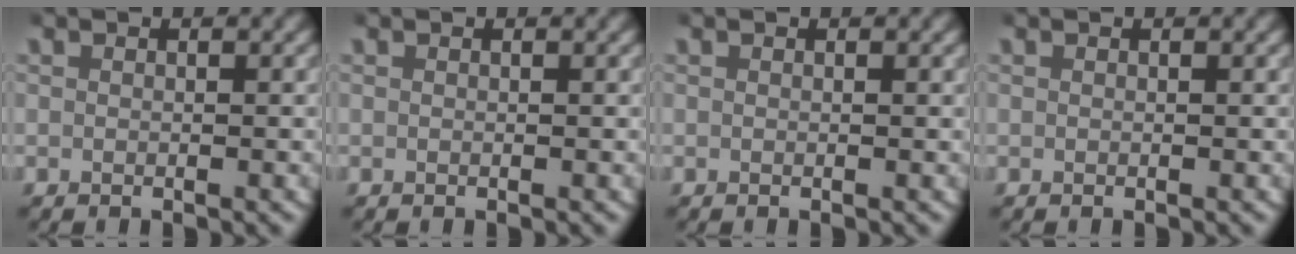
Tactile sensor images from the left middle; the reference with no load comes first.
{"total": 0.0}
{"total": 0.0}
{"total": 0.0}